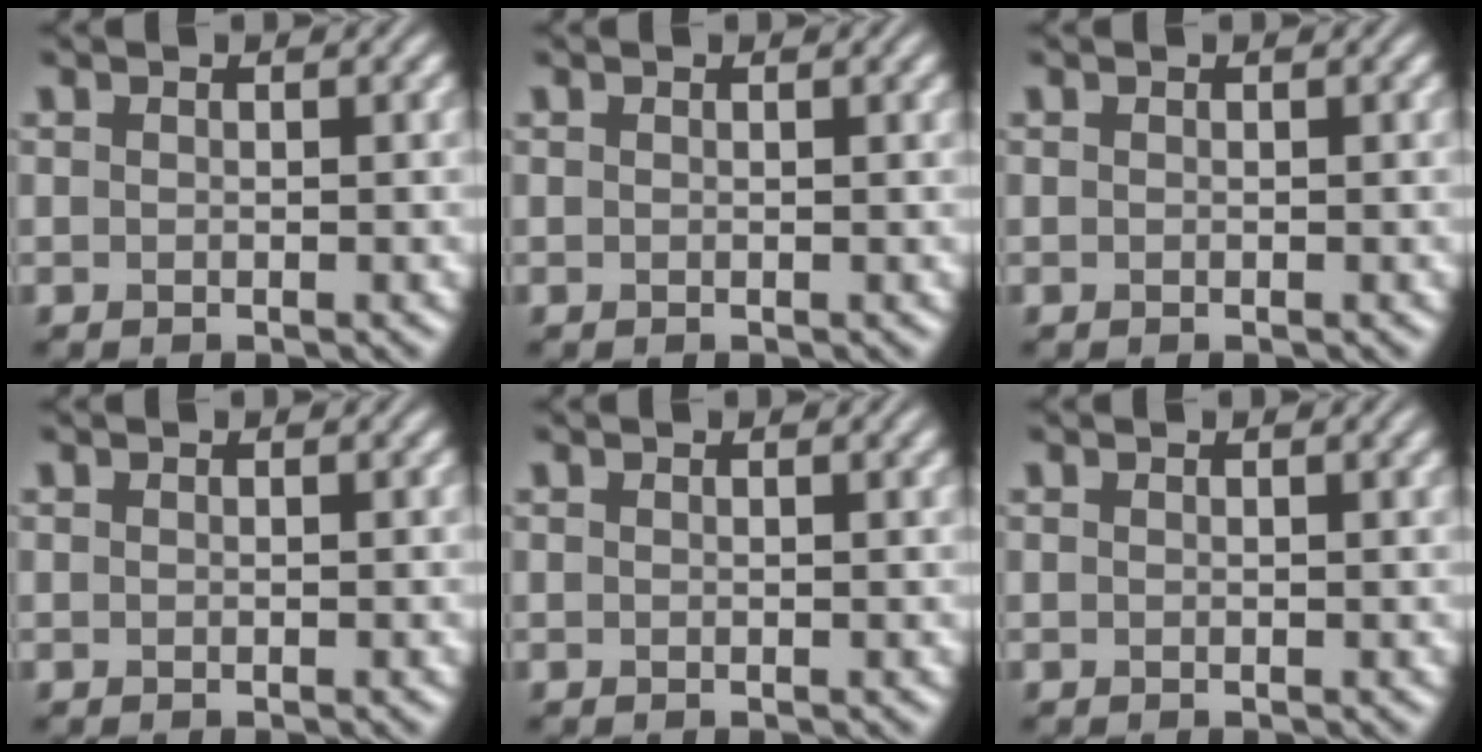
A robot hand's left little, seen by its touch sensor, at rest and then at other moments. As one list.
[{"total": 0.6, "force": [0.3, 0.1, 0.5], "torque": [-0.005, 0.004, 0.004]}, {"total": 0.0}, {"total": 0.0}, {"total": 1.1, "force": [0.5, 0.3, 0.9], "torque": [-0.009, 0.006, 0.006]}, {"total": 1.2, "force": [0.5, 0.3, 1.0], "torque": [-0.010, 0.006, 0.007]}]